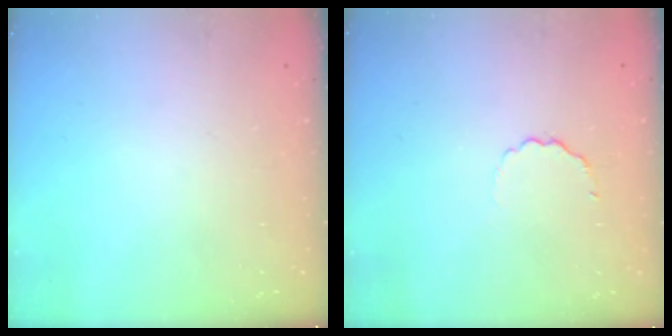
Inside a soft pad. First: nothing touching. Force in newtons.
{"total": 2.7, "press": 2.5, "slide": 0.9}